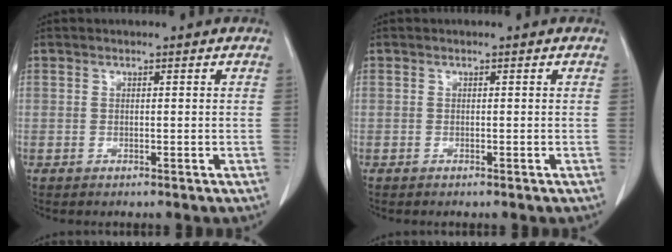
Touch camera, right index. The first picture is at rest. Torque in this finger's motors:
{"motor_torque": [-0.02, 0.02, -0.01, 0.02]}